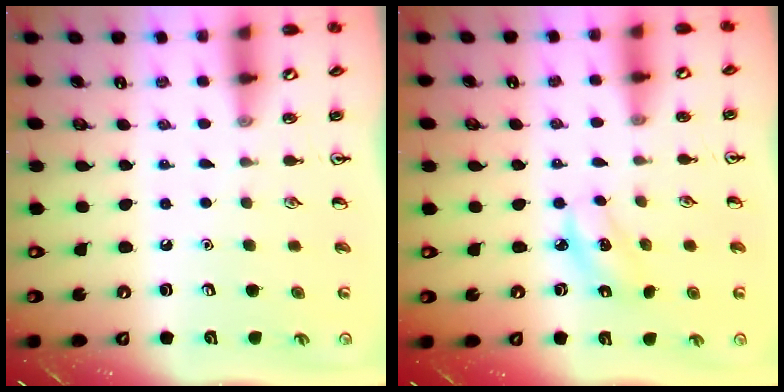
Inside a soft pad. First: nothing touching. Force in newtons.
{"total": 3.3, "press": 3.2, "slide": 0.5}